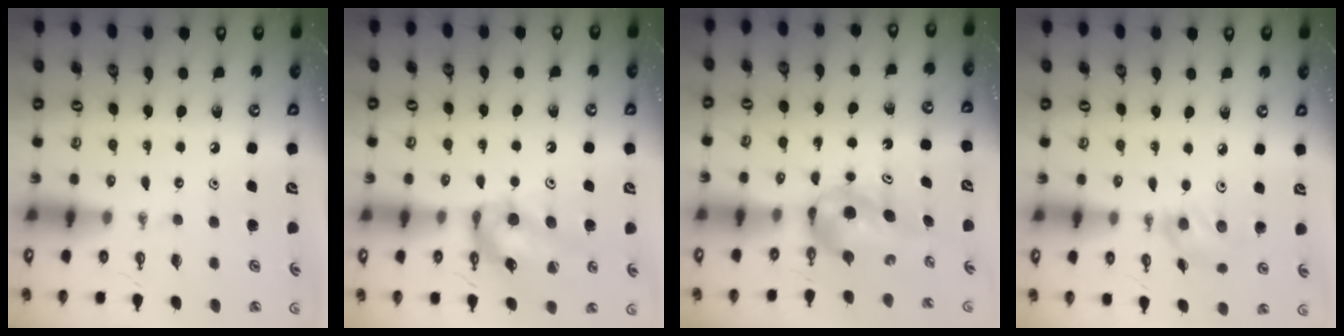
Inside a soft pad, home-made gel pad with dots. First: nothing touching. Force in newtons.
{"total": 12.5, "press": 12.5, "slide": 1.0}
{"total": 7.1, "press": 5.0, "slide": 5.1}
{"total": 7.5, "press": 7.4, "slide": 0.9}